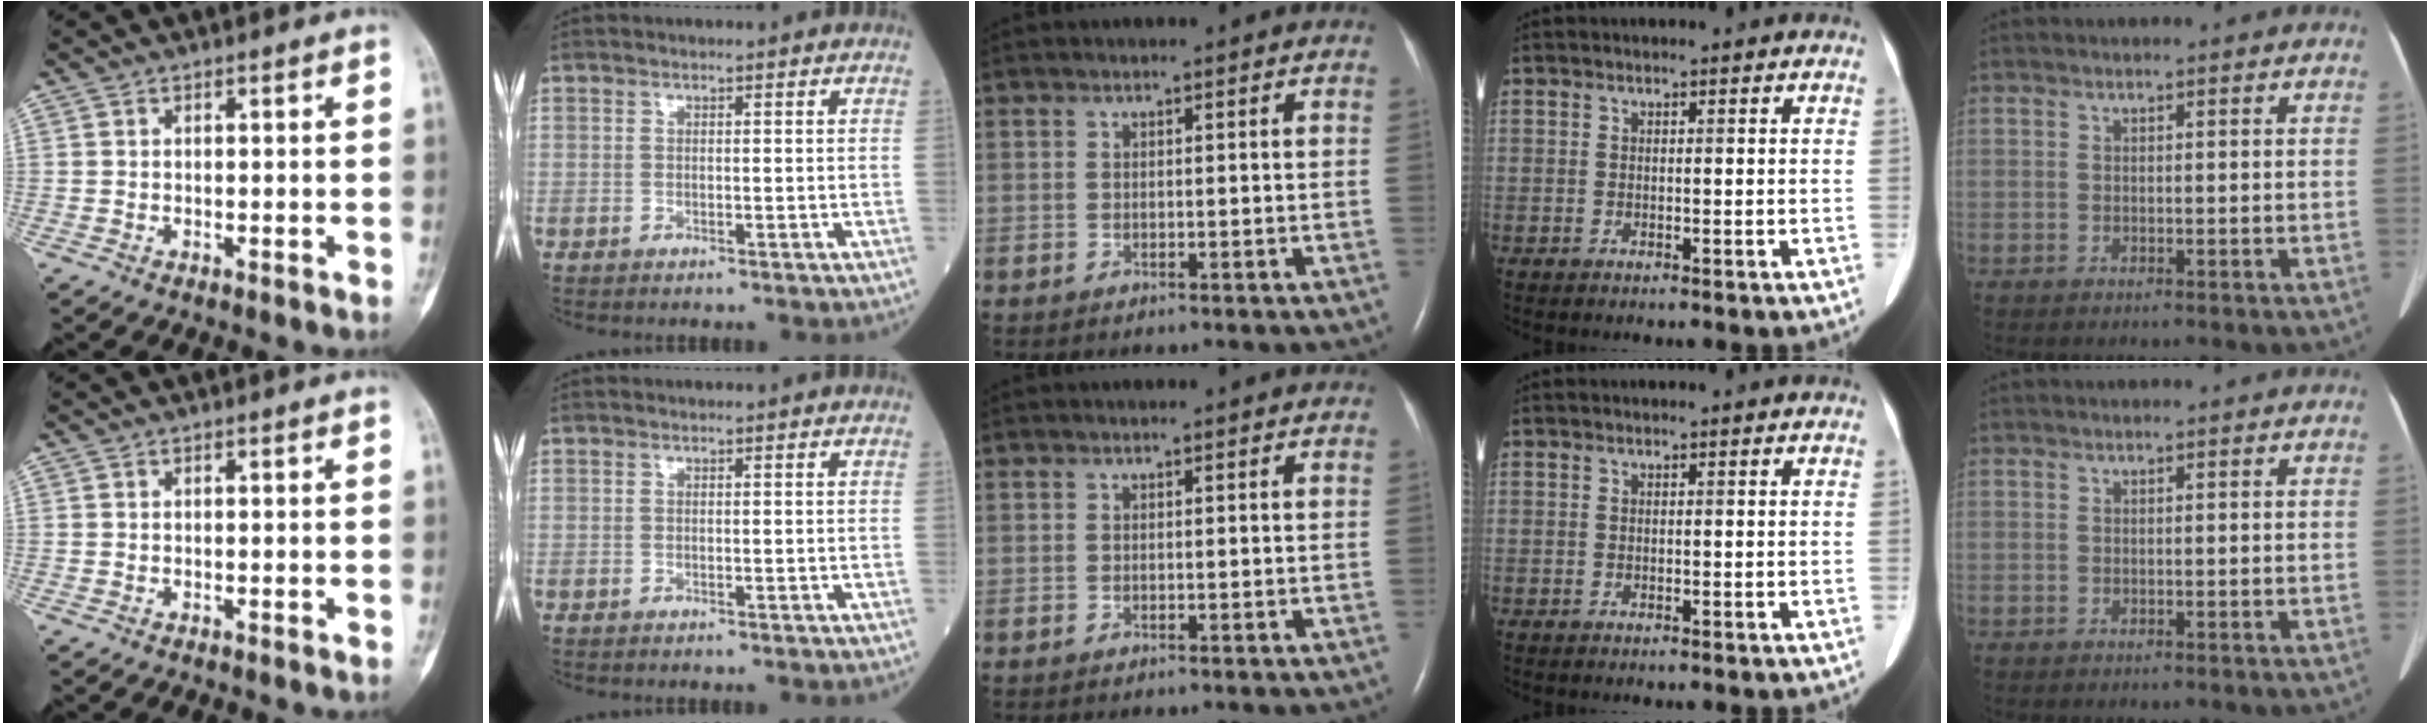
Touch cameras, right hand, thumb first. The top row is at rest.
{}